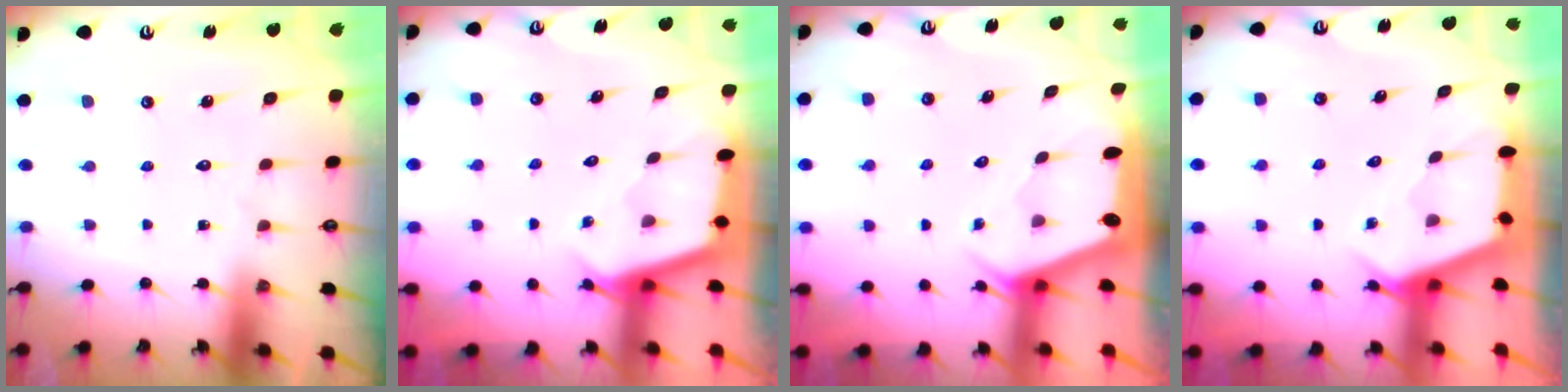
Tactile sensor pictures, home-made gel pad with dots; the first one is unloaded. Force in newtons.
{"total": 2.4, "press": 2.4, "slide": 0.1}
{"total": 1.9, "press": 1.8, "slide": 0.3}
{"total": 2.7, "press": 2.7, "slide": 0.3}